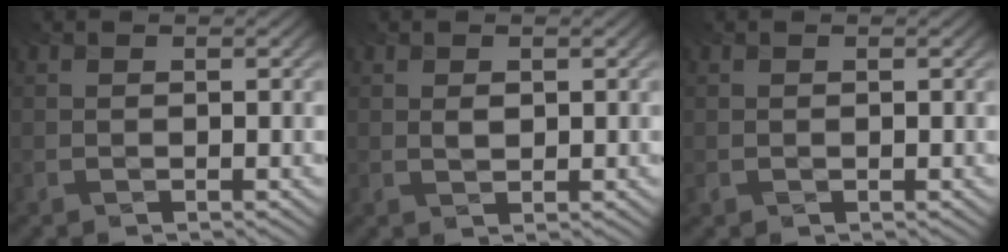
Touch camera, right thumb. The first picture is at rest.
{"total": 0.8, "force": [0.1, 0.6, 0.5], "torque": [-0.010, 0.000, 0.005]}
{"total": 0.0}